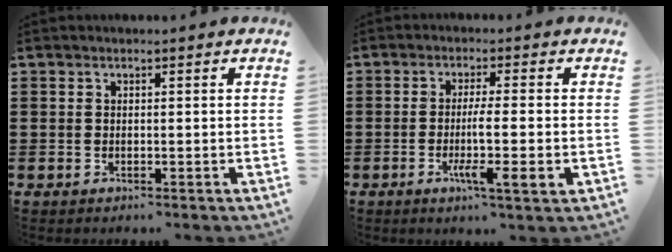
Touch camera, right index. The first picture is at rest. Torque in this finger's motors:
{"motor_torque": [0.06, 0.05, 0.28, 0.12]}